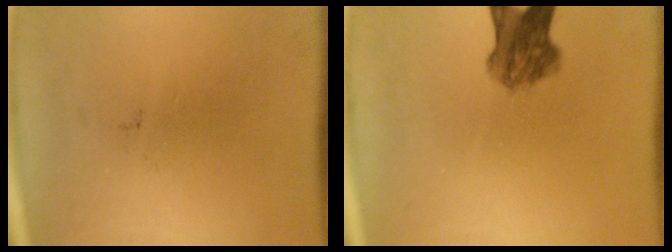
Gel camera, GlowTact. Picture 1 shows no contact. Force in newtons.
{"total": 5.9}